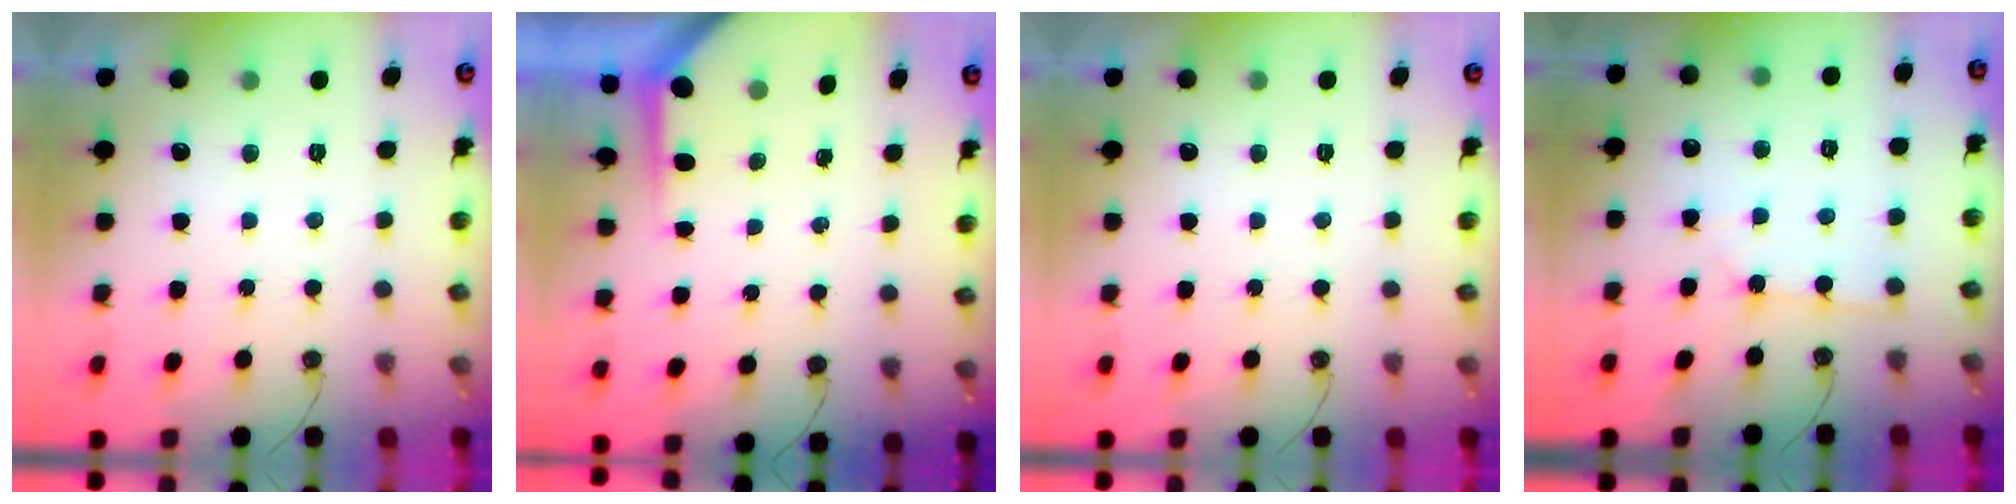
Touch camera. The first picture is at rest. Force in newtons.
{"total": 3.8, "press": 3.8, "slide": 0.4}
{"total": 0.0}
{"total": 1.8, "press": 1.8, "slide": 0.3}